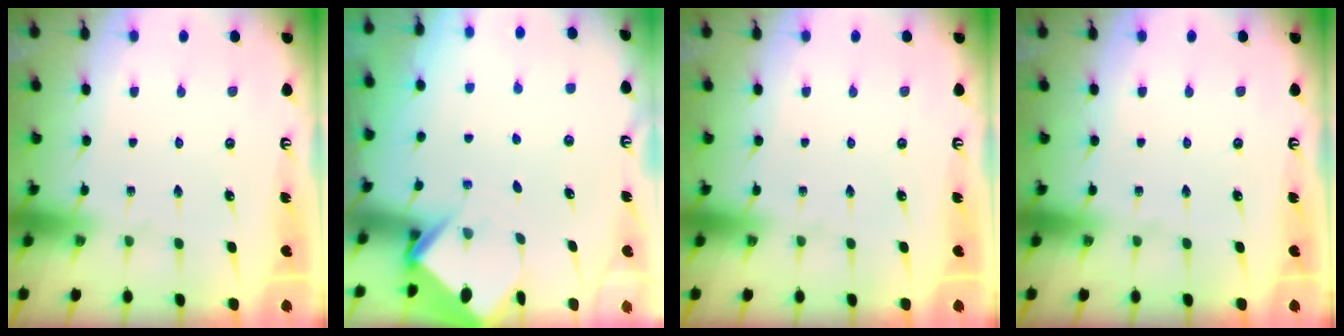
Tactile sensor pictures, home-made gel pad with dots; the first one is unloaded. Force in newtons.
{"total": 3.8, "press": 3.8, "slide": 0.2}
{"total": 0.0}
{"total": 0.0}